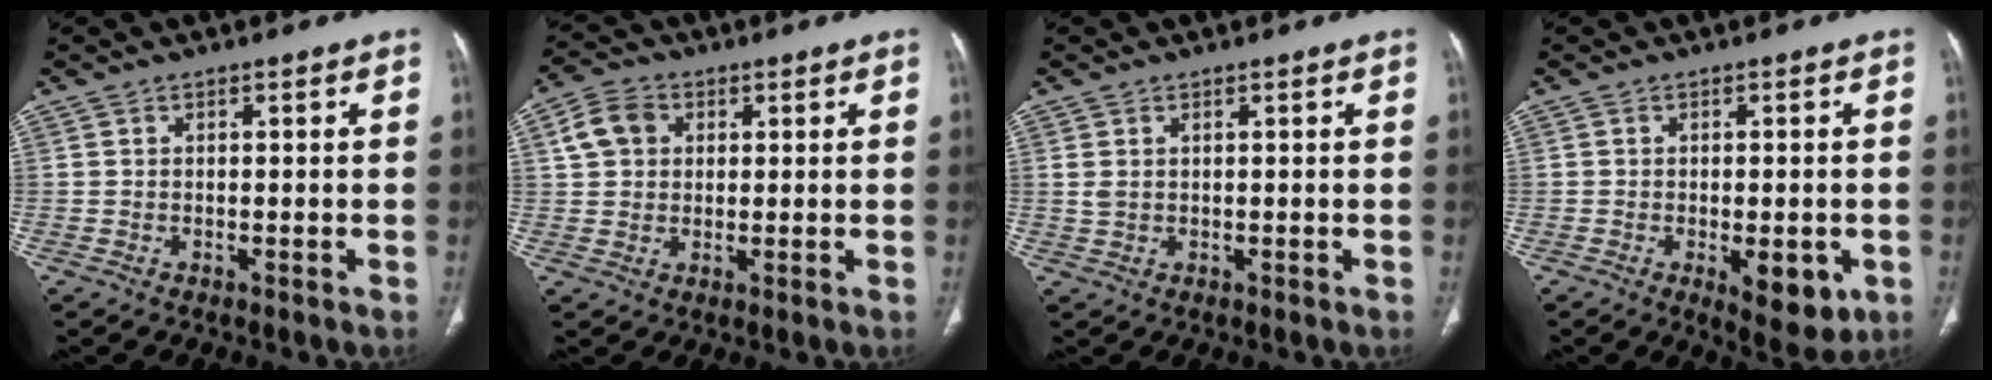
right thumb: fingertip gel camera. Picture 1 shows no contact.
{"total": 6.5, "force": [1.9, 5.2, 3.4], "torque": [-0.053, 0.007, 0.033]}
{"total": 1.7, "force": [0.5, 1.0, 1.2], "torque": [-0.033, 0.008, 0.019]}
{"total": 8.1, "force": [-2.5, 3.5, 6.8], "torque": [-0.078, -0.009, -0.023]}